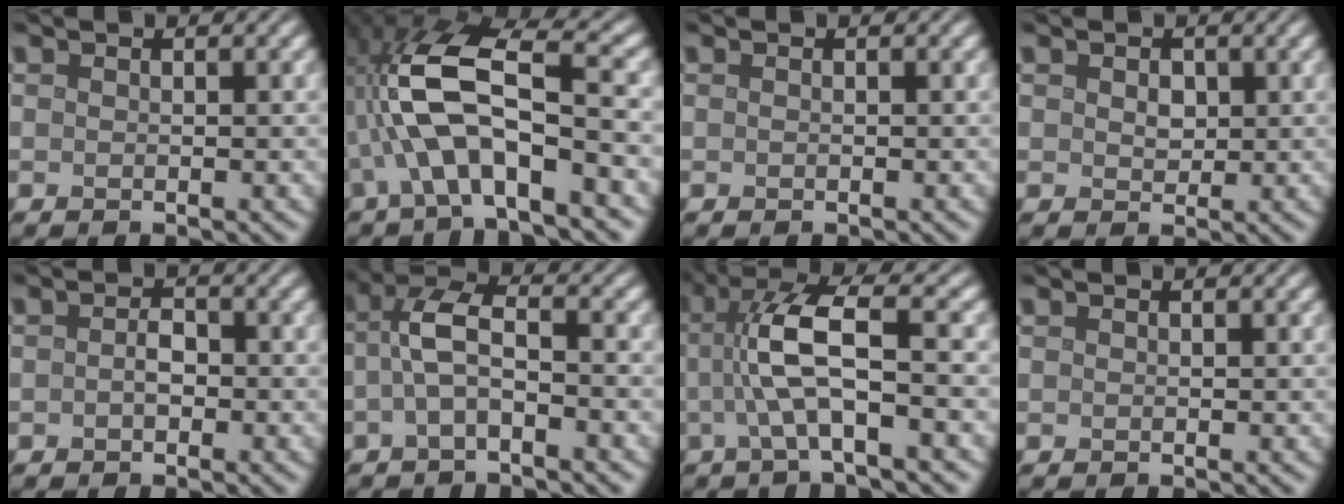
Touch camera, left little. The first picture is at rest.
{"total": 8.7, "force": [-1.1, 2.8, 8.2], "torque": [-0.162, 0.019, -0.026]}
{"total": 0.0}
{"total": 1.5, "force": [0.5, 1.2, 0.8], "torque": [-0.017, -0.002, 0.008]}
{"total": 1.5, "force": [-0.3, 0.9, 1.1], "torque": [-0.021, 0.003, -0.008]}
{"total": 4.1, "force": [-0.8, 1.4, 3.7], "torque": [-0.081, 0.014, -0.026]}
{"total": 6.5, "force": [-0.4, 1.2, 6.4], "torque": [-0.125, 0.018, -0.012]}
{"total": 0.0}